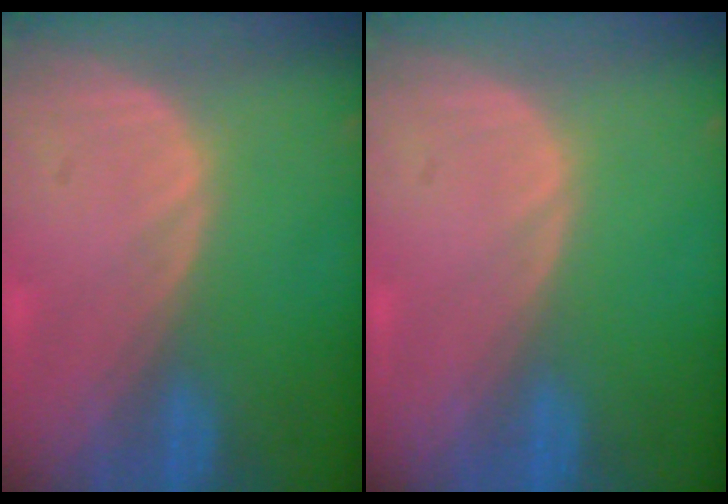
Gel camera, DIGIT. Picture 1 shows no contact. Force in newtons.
{"total": 0.0}